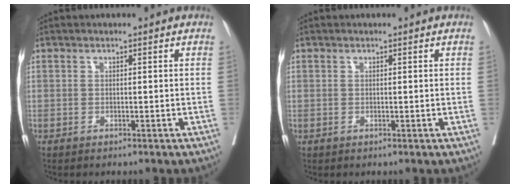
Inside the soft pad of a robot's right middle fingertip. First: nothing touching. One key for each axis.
{"total": 0.0}